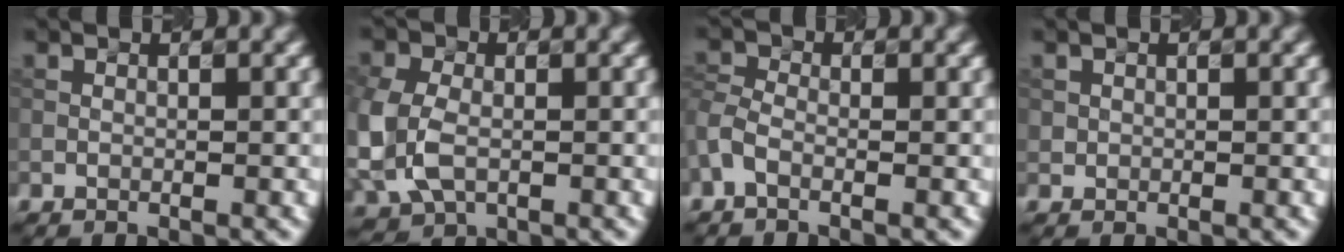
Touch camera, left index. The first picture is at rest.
{"total": 5.8, "force": [-0.9, 4.5, 3.7], "torque": [-0.106, -0.009, -0.016]}
{"total": 2.1, "force": [-1.0, 1.4, 1.2], "torque": [-0.037, 0.005, -0.032]}
{"total": 0.7, "force": [0.3, 0.6, -0.1], "torque": [0.004, 0.002, 0.004]}